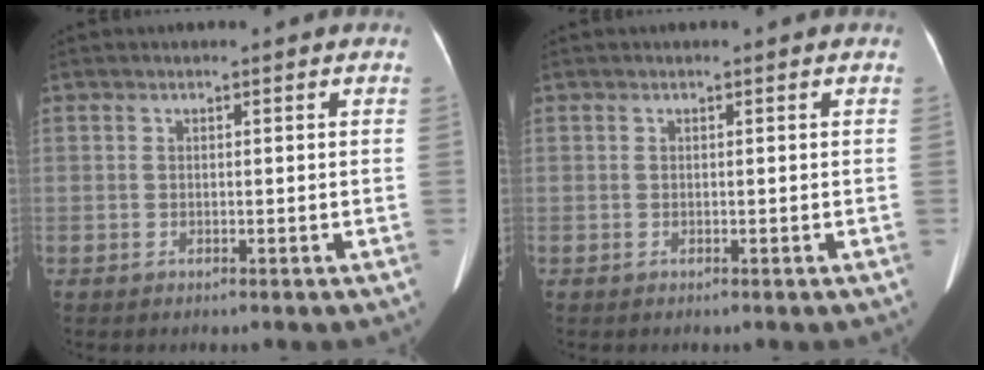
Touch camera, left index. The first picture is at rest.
{"total": 0.0}